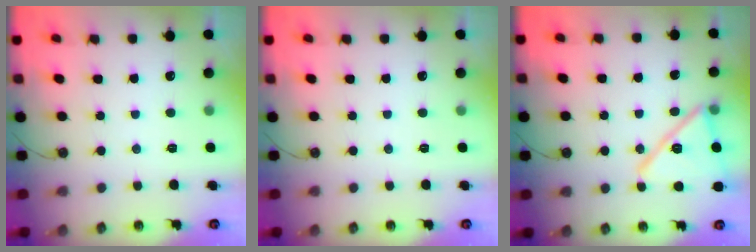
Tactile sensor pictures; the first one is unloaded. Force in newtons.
{"total": 0.0}
{"total": 16.5, "press": 16.5, "slide": 0.5}